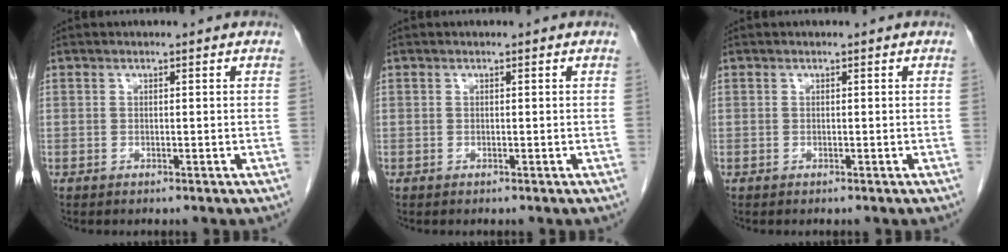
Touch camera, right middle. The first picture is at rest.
{"total": 0.0}
{"total": 0.0}